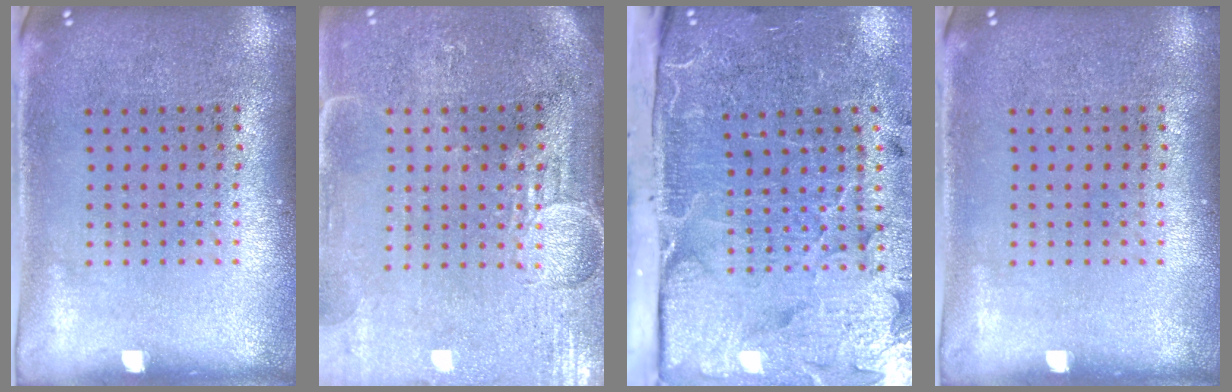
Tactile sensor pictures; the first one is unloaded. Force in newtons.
{"total": 3.9, "press": 3.4, "slide": 1.9}
{"total": 5.2, "press": 4.0, "slide": 3.3}
{"total": 0.0}